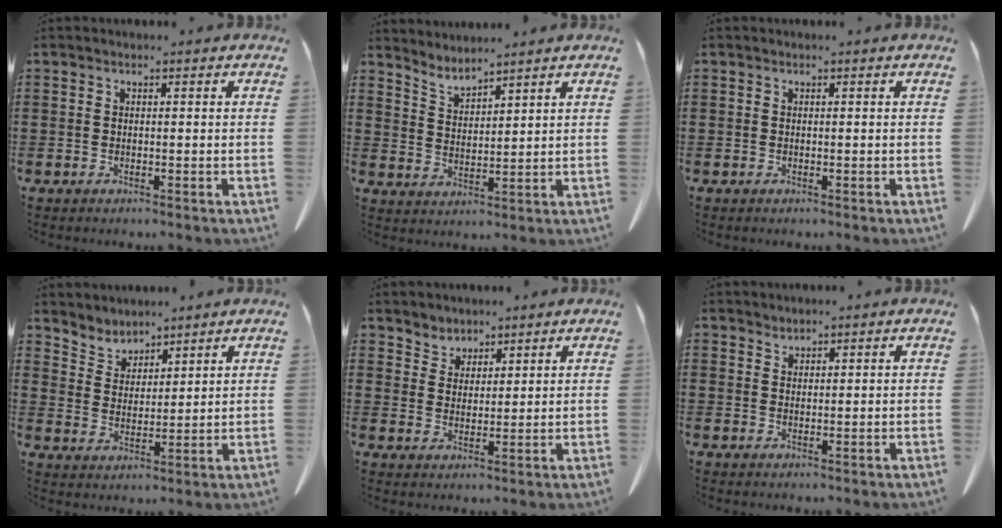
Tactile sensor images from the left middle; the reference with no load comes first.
{"total": 3.3, "force": [3.3, 0.1, 0.4], "torque": [-0.019, -0.017, 0.061]}
{"total": 0.0}
{"total": 3.9, "force": [3.7, 1.2, -0.5], "torque": [-0.008, -0.017, 0.068]}
{"total": 3.5, "force": [3.2, 1.5, -0.5], "torque": [-0.006, -0.007, 0.061]}
{"total": 1.5, "force": [1.5, 0.2, -0.2], "torque": [-0.001, -0.002, 0.031]}